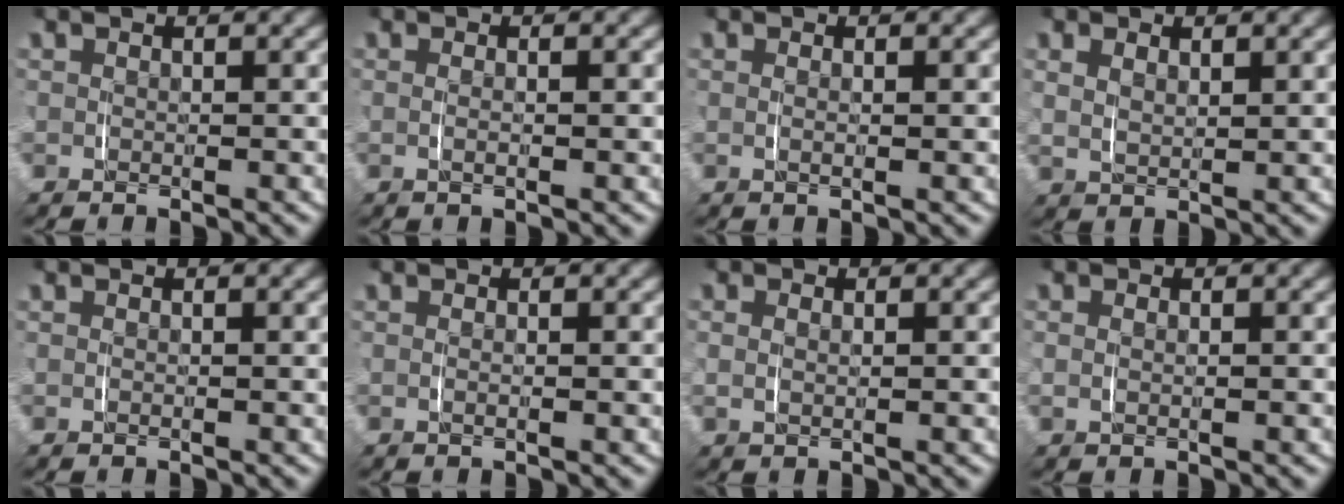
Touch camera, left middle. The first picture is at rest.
{"total": 1.0, "force": [0.0, 0.0, 1.0], "torque": [-0.021, -0.003, 0.002]}
{"total": 0.9, "force": [0.2, -0.1, 0.9], "torque": [-0.017, -0.004, 0.006]}
{"total": 1.7, "force": [1.0, 0.8, 1.1], "torque": [-0.024, -0.004, 0.026]}
{"total": 0.0}
{"total": 0.7, "force": [0.0, -0.1, 0.7], "torque": [-0.015, -0.003, 0.001]}
{"total": 1.3, "force": [0.3, 0.6, 1.0], "torque": [-0.024, -0.005, 0.008]}
{"total": 0.9, "force": [0.1, 0.4, 0.7], "torque": [-0.020, -0.004, 0.004]}